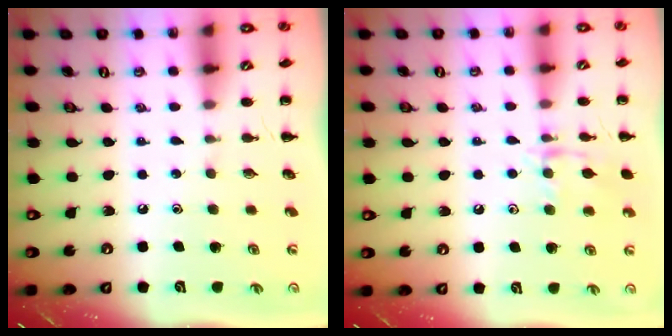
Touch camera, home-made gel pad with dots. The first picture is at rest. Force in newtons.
{"total": 10.3, "press": 10.3, "slide": 0.9}